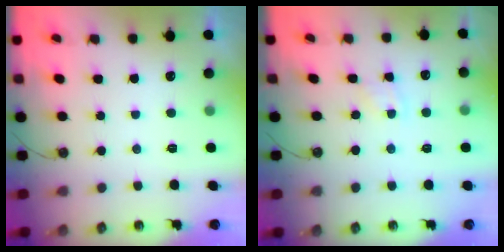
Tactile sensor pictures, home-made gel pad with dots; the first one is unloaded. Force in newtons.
{"total": 3.2, "press": 3.1, "slide": 0.5}